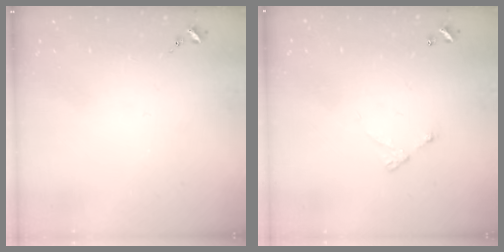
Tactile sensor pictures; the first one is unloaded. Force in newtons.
{"total": 4.0, "press": 4.0, "slide": 0.3}